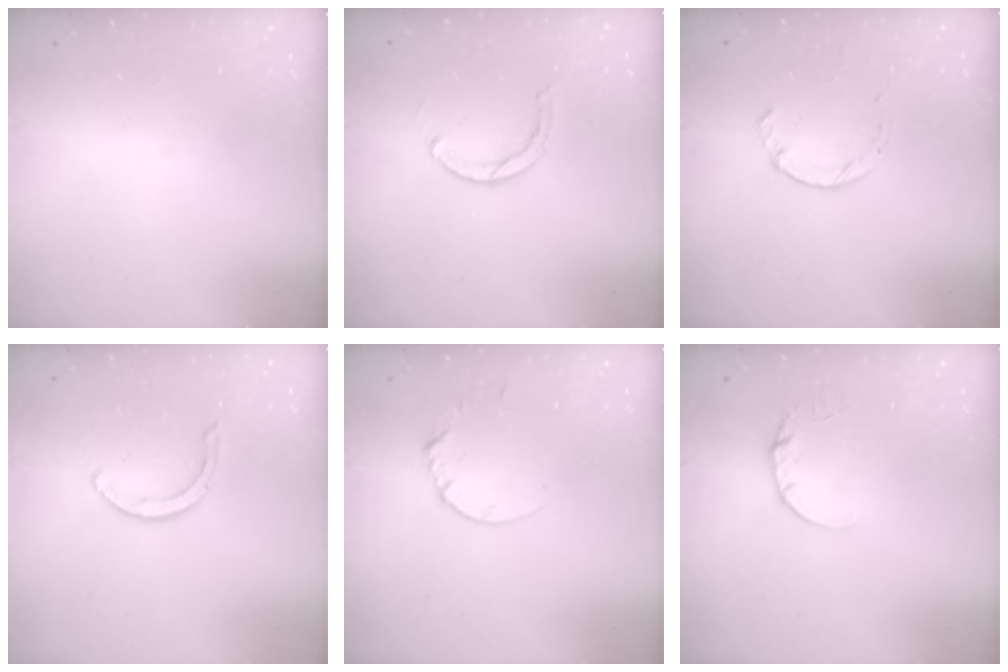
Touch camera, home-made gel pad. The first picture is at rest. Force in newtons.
{"total": 2.8, "press": 2.7, "slide": 0.3}
{"total": 1.0, "press": 1.0, "slide": 0.3}
{"total": 3.1, "press": 3.0, "slide": 0.3}
{"total": 1.8, "press": 1.7, "slide": 0.2}
{"total": 3.6, "press": 3.6, "slide": 0.3}